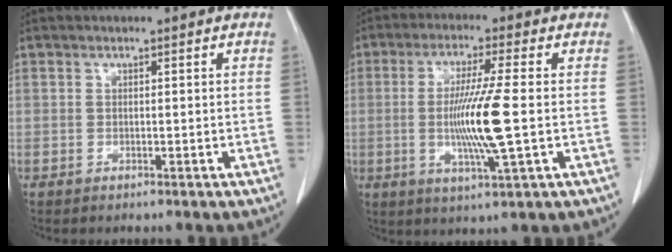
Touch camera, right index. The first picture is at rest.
{"total": 10.2, "force": [-1.0, -0.5, 10.1], "torque": [-0.200, -0.014, -0.020]}